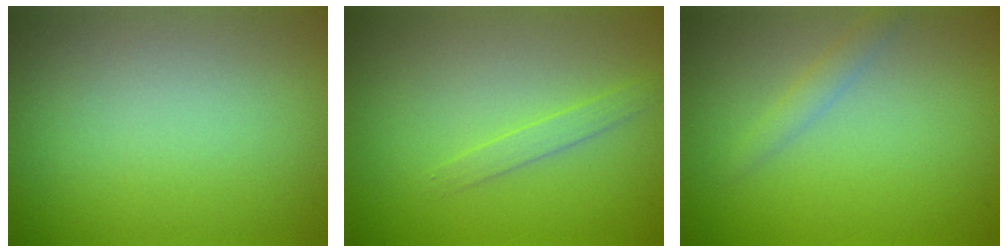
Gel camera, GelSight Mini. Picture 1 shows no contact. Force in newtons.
{"total": 1.1, "press": 1.1, "slide": 0.1}
{"total": 1.3, "press": 1.3, "slide": 0.1}